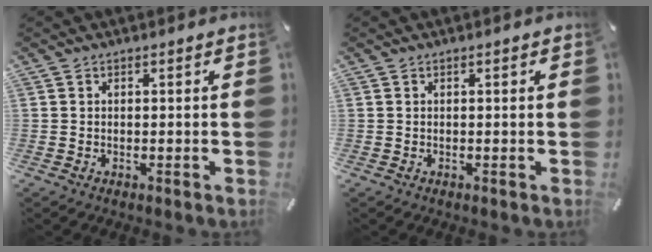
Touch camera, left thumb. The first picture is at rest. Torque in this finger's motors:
{"motor_torque": [-0.20, -0.20, -0.05, 0.01, 0.01]}